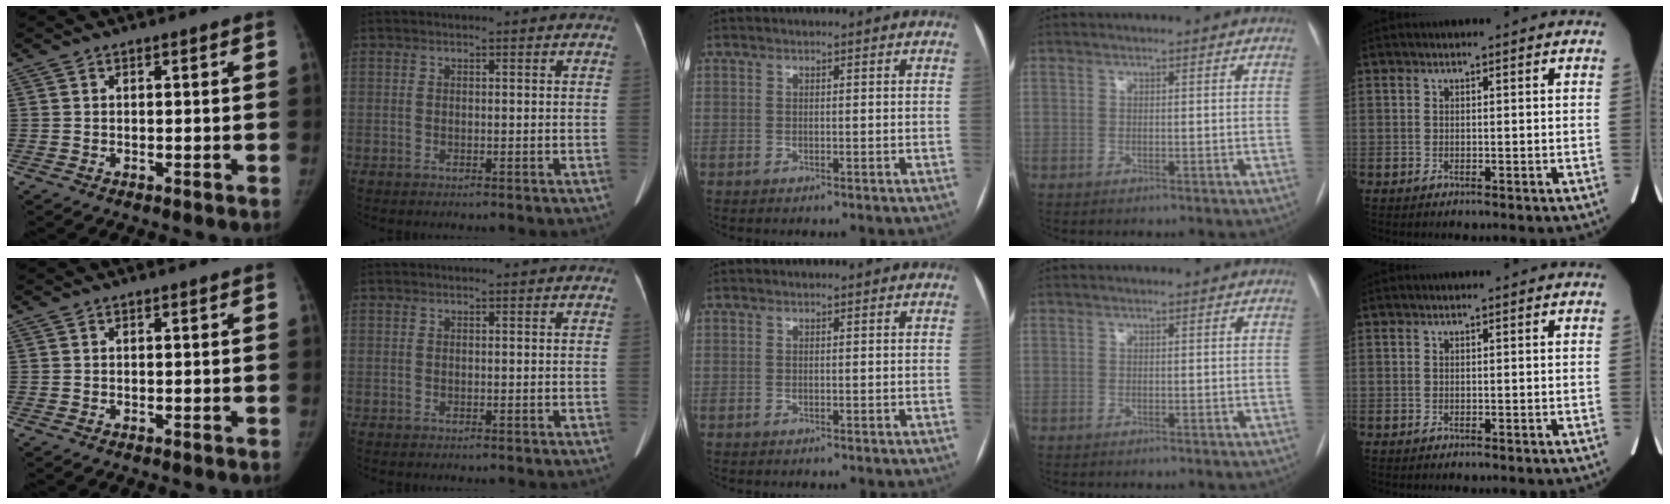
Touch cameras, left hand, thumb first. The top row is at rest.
{}